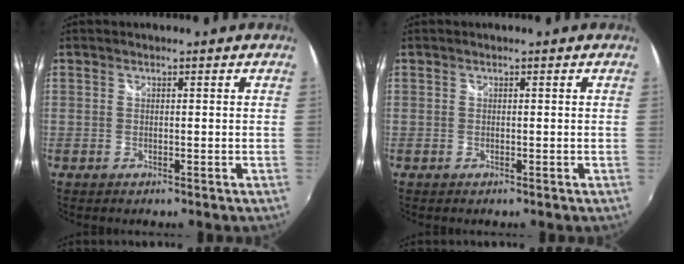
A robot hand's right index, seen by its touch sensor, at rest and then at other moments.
{"total": 0.0}